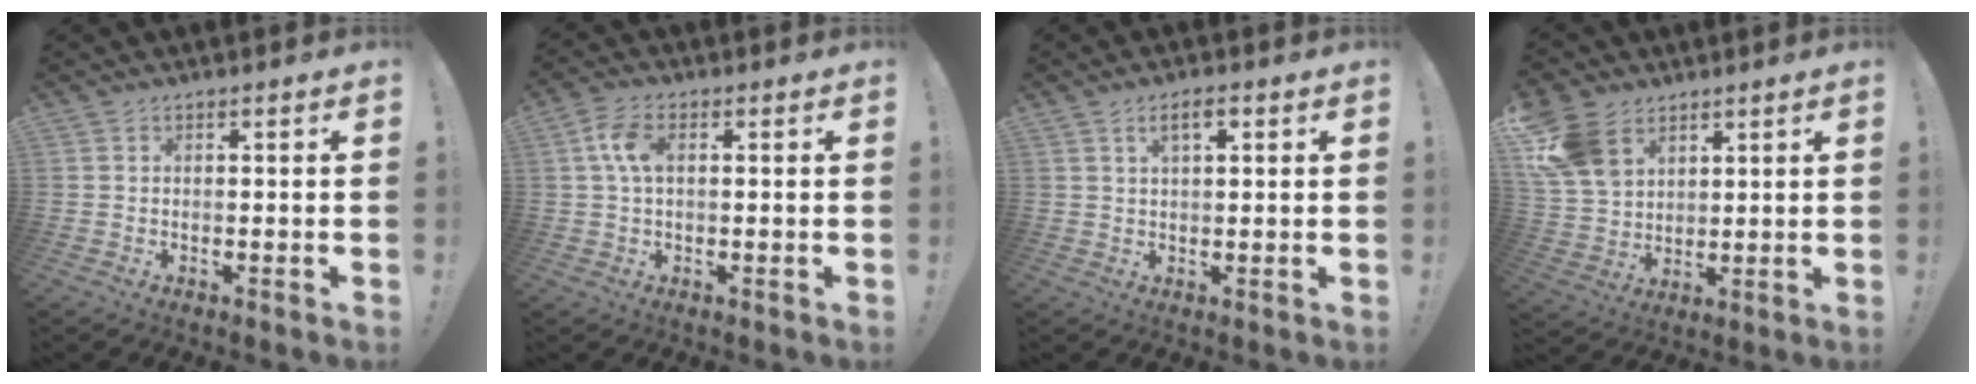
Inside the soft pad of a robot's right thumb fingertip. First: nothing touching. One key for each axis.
{"total": 6.6, "fx": 1.1, "fy": 3.8, "fz": 5.3, "tx": -0.106, "ty": 0.005, "tz": 0.017}
{"total": 4.3, "fx": 1.9, "fy": 1.7, "fz": 3.5, "tx": -0.057, "ty": 0.002, "tz": 0.029}
{"total": 13.8, "fx": 7.3, "fy": 9.4, "fz": 7.1, "tx": -0.135, "ty": -0.030, "tz": 0.146}